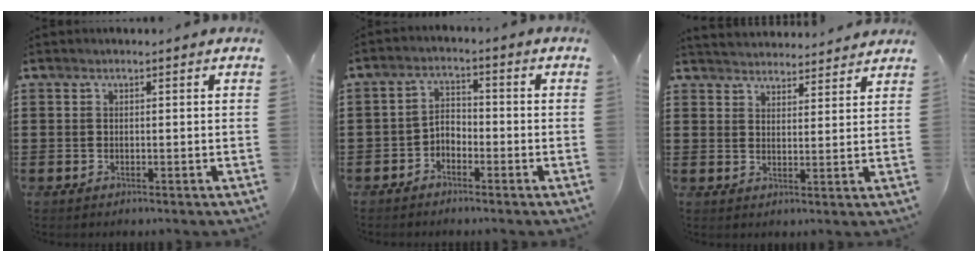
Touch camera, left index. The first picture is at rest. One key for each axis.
{"total": 2.8, "fx": -2.4, "fy": 1.2, "fz": 0.7, "tx": -0.020, "ty": 0.007, "tz": -0.053}
{"total": 3.2, "fx": 3.2, "fy": 0.2, "fz": -0.3, "tx": -0.007, "ty": -0.016, "tz": 0.058}